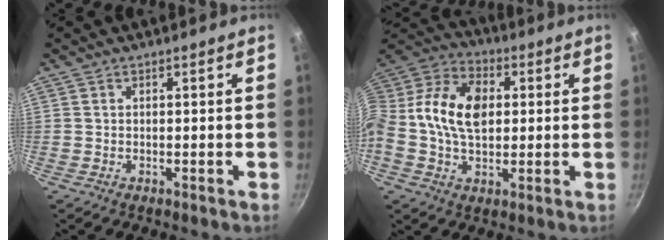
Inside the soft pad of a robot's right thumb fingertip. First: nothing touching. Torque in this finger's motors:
{"motor_torque": [2.51, 2.50, 0.87, -0.82, 0.36]}